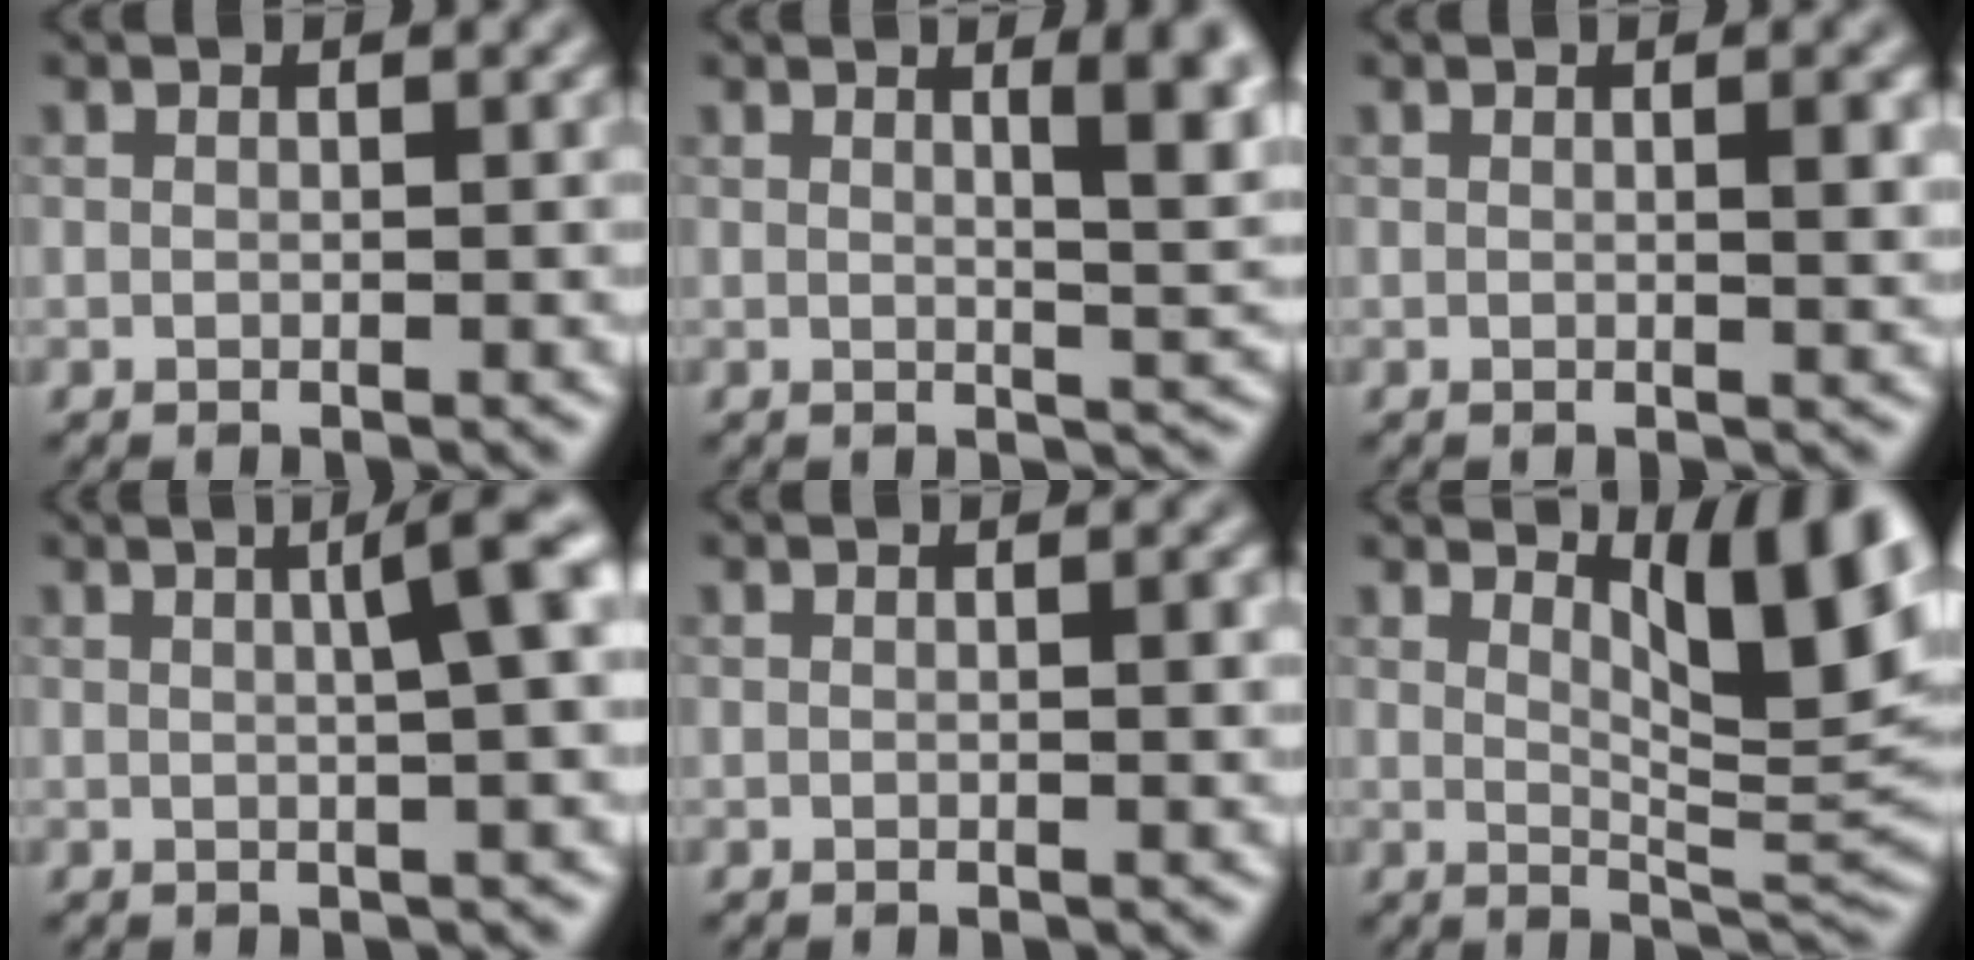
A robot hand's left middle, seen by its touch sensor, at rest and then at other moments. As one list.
[{"total": 5.3, "force": [1.8, 1.5, 4.7], "torque": [-0.044, 0.001, 0.025]}, {"total": 1.7, "force": [0.3, 0.4, 1.6], "torque": [-0.020, 0.000, 0.003]}, {"total": 5.5, "force": [1.2, 1.2, 5.3], "torque": [-0.053, 0.022, 0.014]}, {"total": 0.8, "force": [0.1, 0.1, 0.8], "torque": [-0.011, 0.000, 0.001]}, {"total": 9.1, "force": [4.3, 2.6, 7.6], "torque": [-0.104, 0.002, 0.073]}]